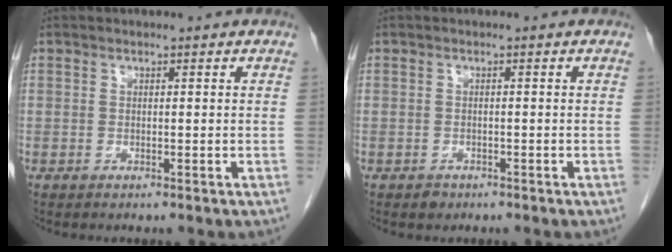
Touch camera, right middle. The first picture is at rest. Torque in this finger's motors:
{"motor_torque": [-0.02, 0.08, 0.00, 0.00]}